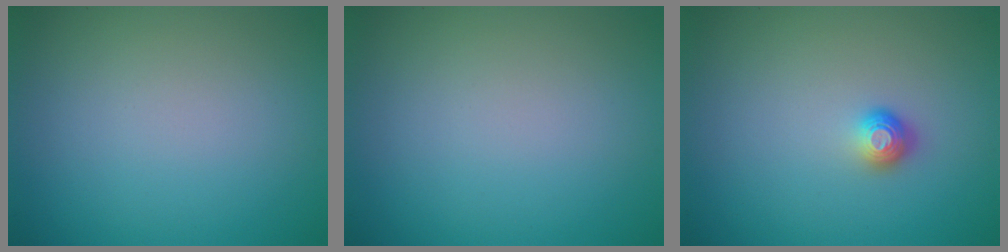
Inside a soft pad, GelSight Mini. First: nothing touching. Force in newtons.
{"total": 0.0}
{"total": 1.2, "press": 0.9, "slide": 0.7}